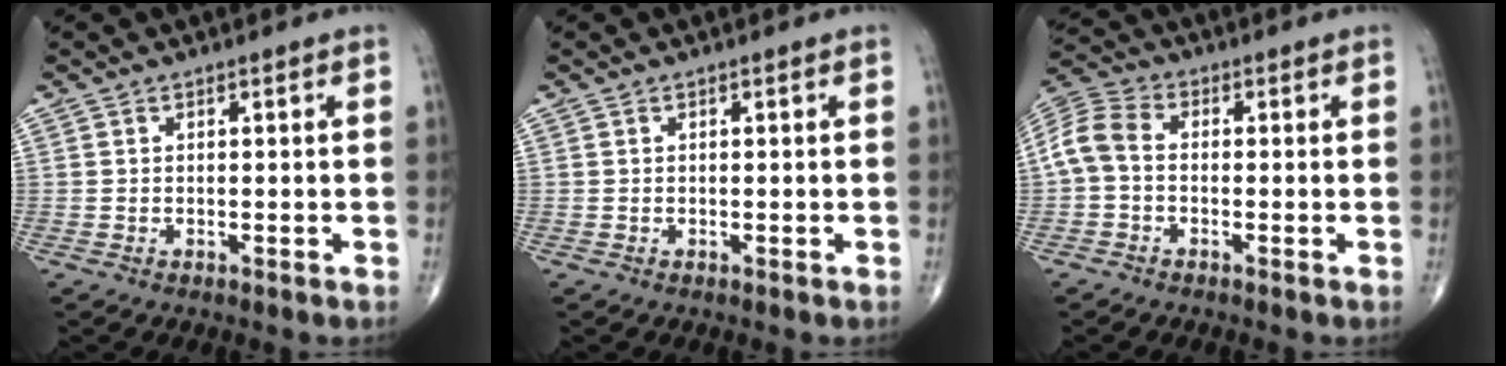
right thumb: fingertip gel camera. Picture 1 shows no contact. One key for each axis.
{"total": 0.0}
{"total": 6.9, "fx": -0.7, "fy": 4.6, "fz": 5.1, "tx": -0.103, "ty": 0.020, "tz": -0.030}